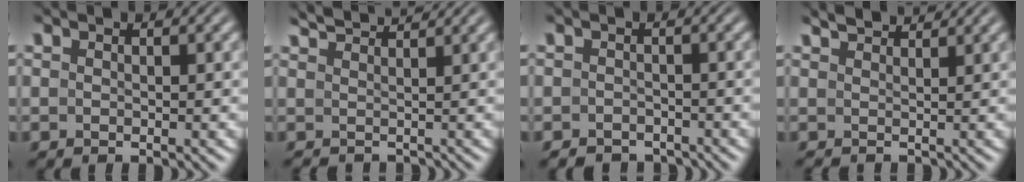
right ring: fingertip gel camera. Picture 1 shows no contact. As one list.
[{"total": 1.6, "force": [1.5, 0.1, 0.7], "torque": [-0.006, -0.008, 0.038]}, {"total": 3.3, "force": [-3.2, 0.8, -0.1], "torque": [0.005, -0.018, -0.047]}, {"total": 1.4, "force": [1.4, 0.0, 0.3], "torque": [0.002, -0.008, 0.036]}]